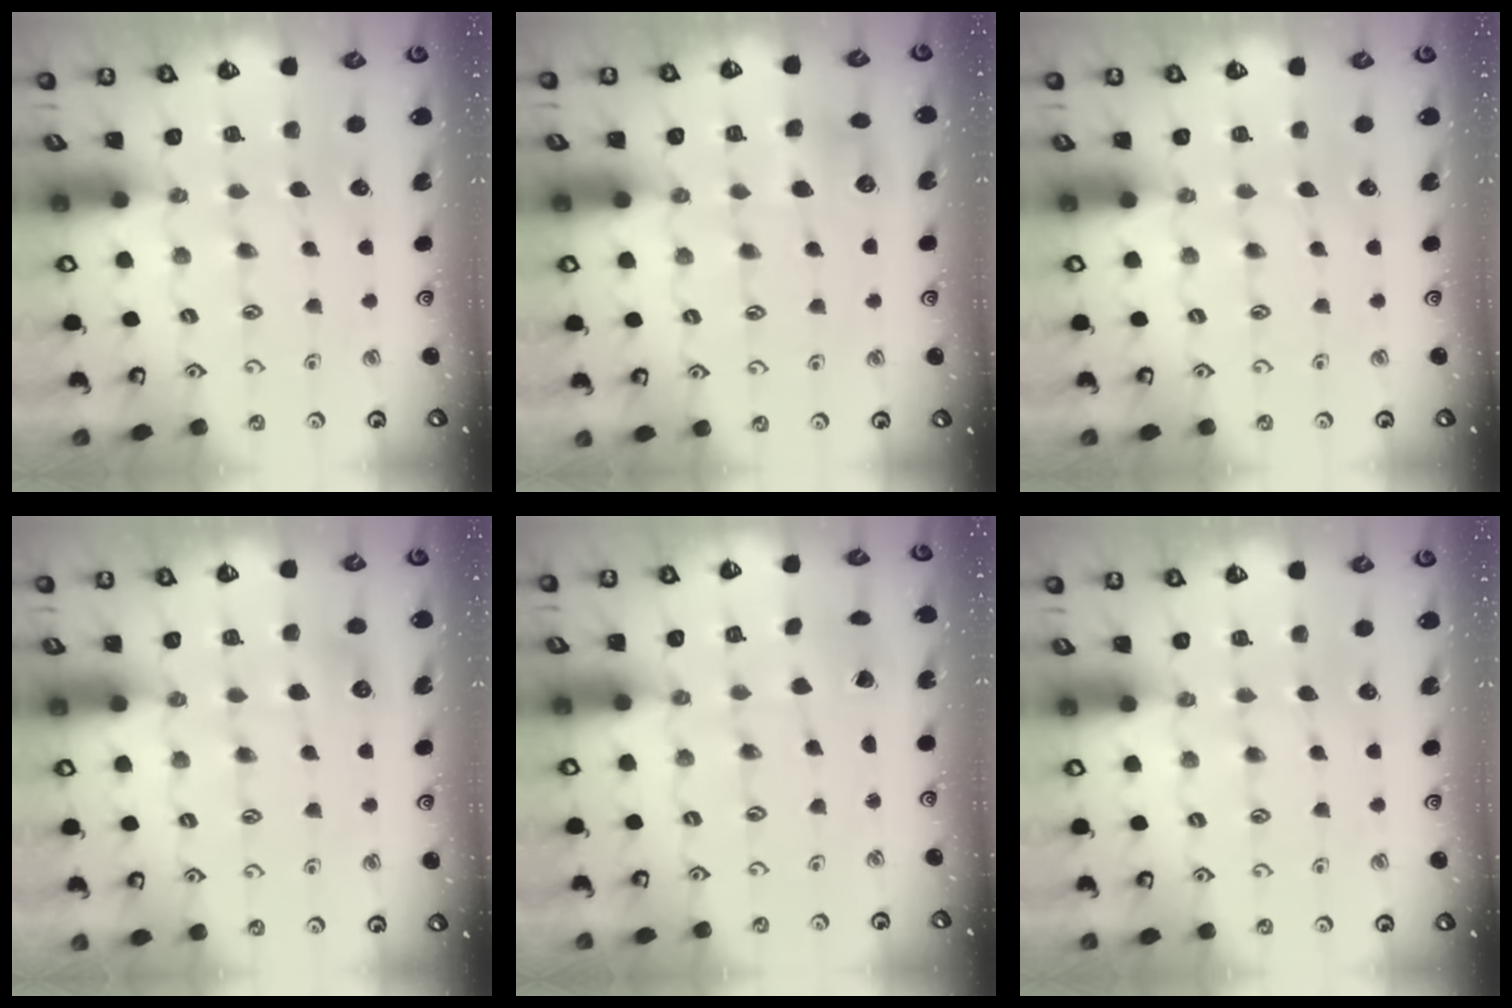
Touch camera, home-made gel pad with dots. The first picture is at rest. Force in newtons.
{"total": 6.1, "press": 6.1, "slide": 0.7}
{"total": 0.0}
{"total": 5.3, "press": 5.2, "slide": 0.8}
{"total": 0.8, "press": 0.8, "slide": 0.0}
{"total": 0.0}